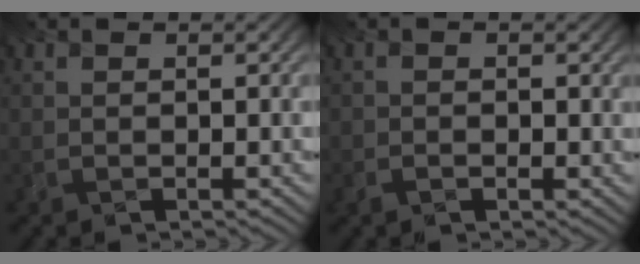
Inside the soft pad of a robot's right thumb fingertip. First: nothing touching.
{"total": 0.6, "force": [-0.4, 0.2, -0.4], "torque": [0.007, -0.001, -0.003]}